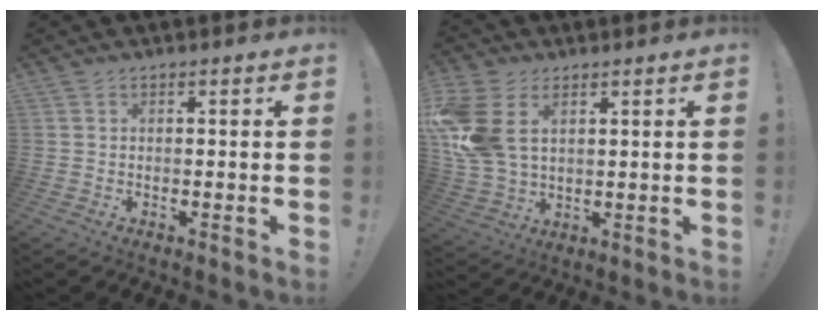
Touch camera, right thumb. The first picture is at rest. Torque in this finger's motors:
{"motor_torque": [0.96, 0.99, 1.39, 0.25, 0.18]}